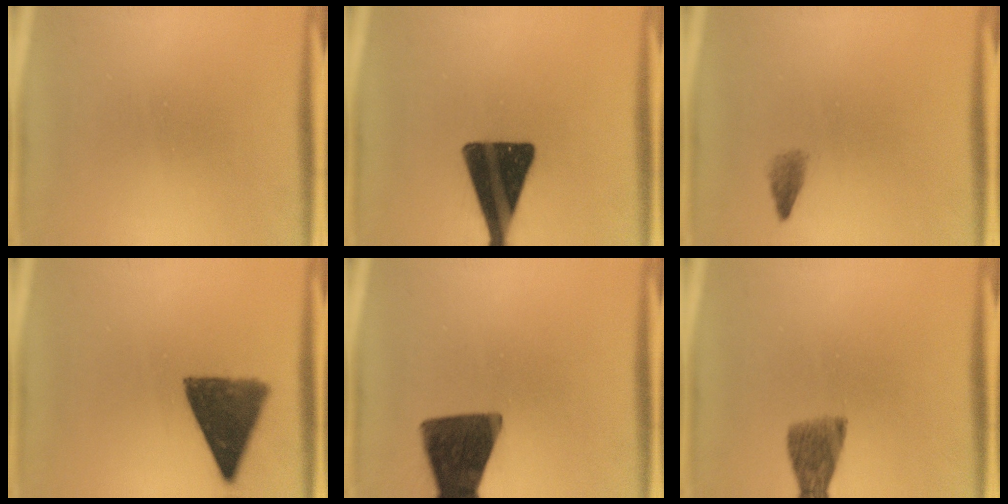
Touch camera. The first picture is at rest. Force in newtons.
{"total": 15.5}
{"total": 1.5}
{"total": 9.2}
{"total": 14.9}
{"total": 4.7}